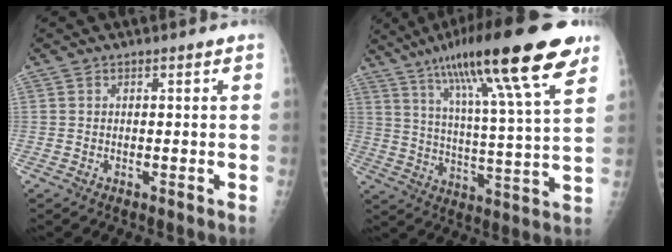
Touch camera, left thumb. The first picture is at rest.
{"total": 24.5, "force": [14.8, 3.4, 19.3], "torque": [-0.301, -0.030, 0.232]}